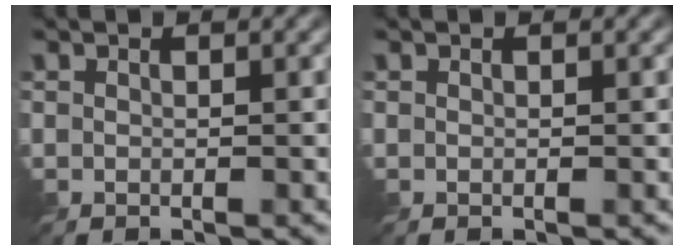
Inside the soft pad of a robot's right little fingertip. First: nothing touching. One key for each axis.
{"total": 0.0}